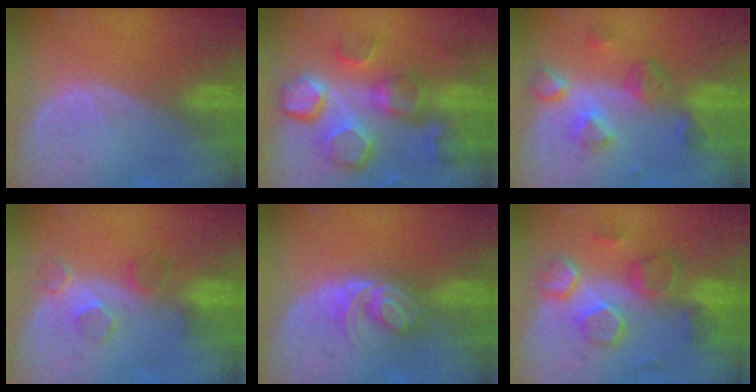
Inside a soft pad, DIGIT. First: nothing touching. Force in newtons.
{"total": 12.9, "press": 11.2, "slide": 6.4}
{"total": 8.0, "press": 7.0, "slide": 3.8}
{"total": 4.5, "press": 4.2, "slide": 1.6}
{"total": 6.0, "press": 5.0, "slide": 3.2}
{"total": 10.3, "press": 9.1, "slide": 4.9}